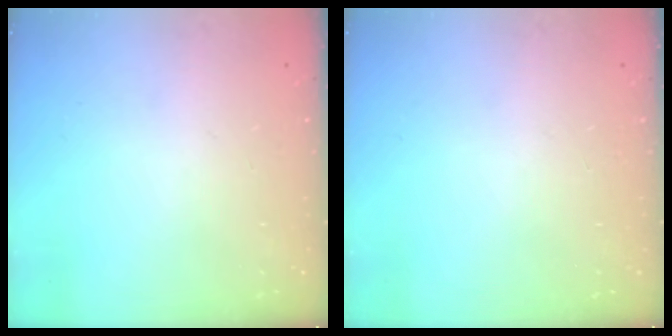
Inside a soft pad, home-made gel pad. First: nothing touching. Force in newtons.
{"total": 0.0}